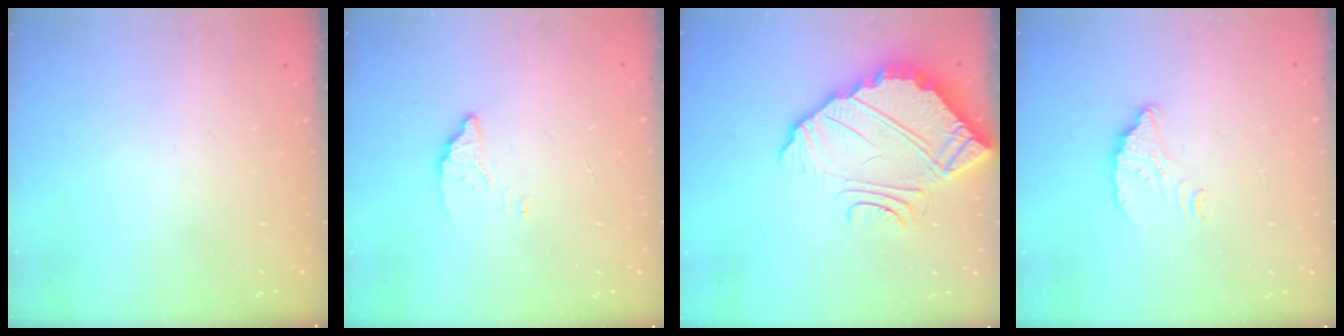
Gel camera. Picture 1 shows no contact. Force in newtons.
{"total": 1.8, "press": 1.7, "slide": 0.1}
{"total": 10.5, "press": 10.4, "slide": 0.7}
{"total": 4.3, "press": 4.3, "slide": 0.1}